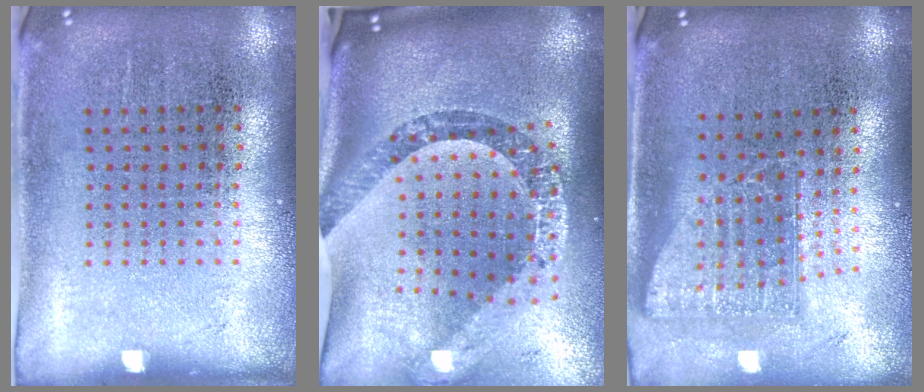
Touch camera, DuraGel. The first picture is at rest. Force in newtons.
{"total": 3.3, "press": 2.2, "slide": 2.4}
{"total": 1.7, "press": 1.3, "slide": 1.1}